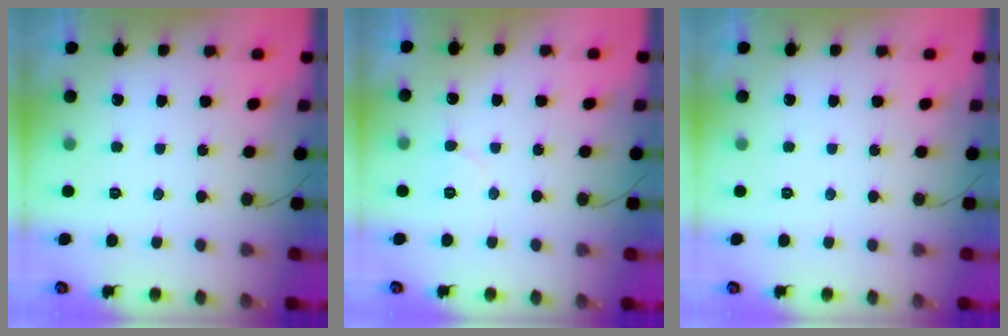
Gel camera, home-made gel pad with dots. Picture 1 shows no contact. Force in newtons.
{"total": 5.0, "press": 5.0, "slide": 0.5}
{"total": 0.0}